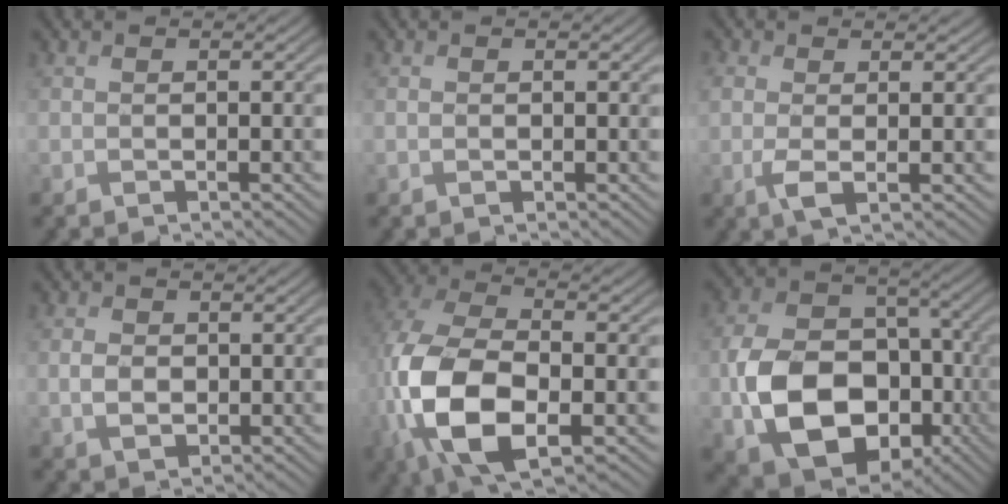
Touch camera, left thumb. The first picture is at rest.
{"total": 0.7, "force": [0.2, 0.3, 0.6], "torque": [-0.012, -0.002, 0.004]}
{"total": 3.6, "force": [-0.1, 1.7, 3.1], "torque": [-0.083, -0.002, -0.004]}
{"total": 2.7, "force": [0.0, 2.1, 1.8], "torque": [-0.045, -0.005, 0.002]}
{"total": 16.0, "force": [-4.0, 8.8, 12.7], "torque": [-0.320, -0.029, -0.071]}
{"total": 14.5, "force": [-4.1, 10.4, 9.2], "torque": [-0.179, -0.029, -0.076]}